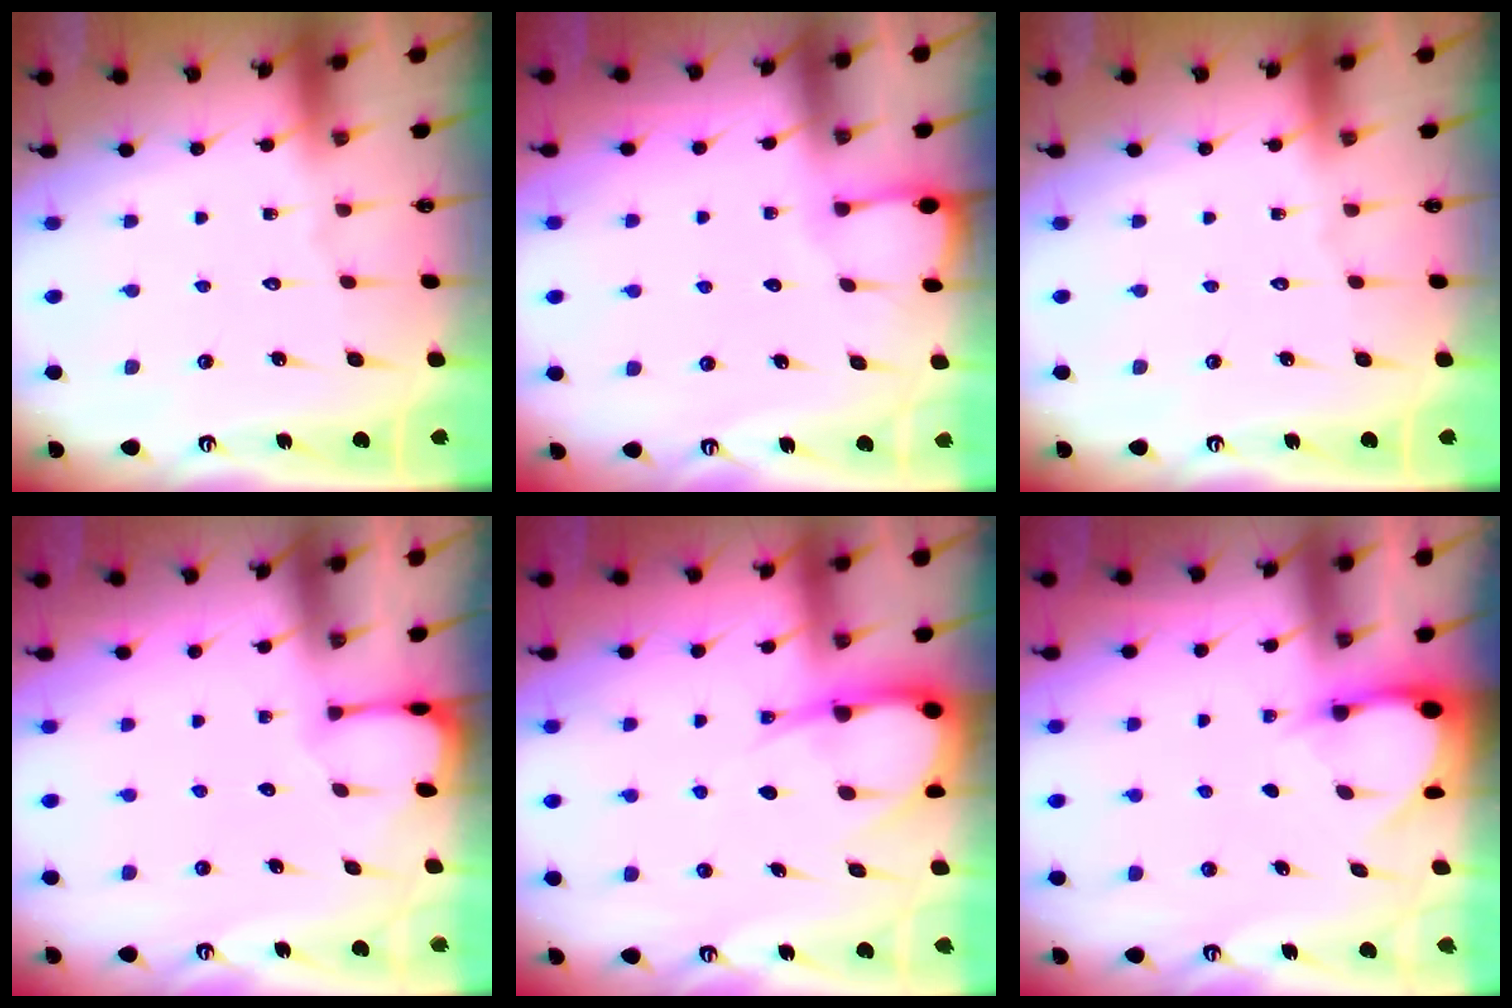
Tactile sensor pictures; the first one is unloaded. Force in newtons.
{"total": 2.2, "press": 2.2, "slide": 0.4}
{"total": 0.0}
{"total": 1.3, "press": 1.2, "slide": 0.2}
{"total": 7.7, "press": 7.6, "slide": 0.9}
{"total": 3.2, "press": 3.2, "slide": 0.3}